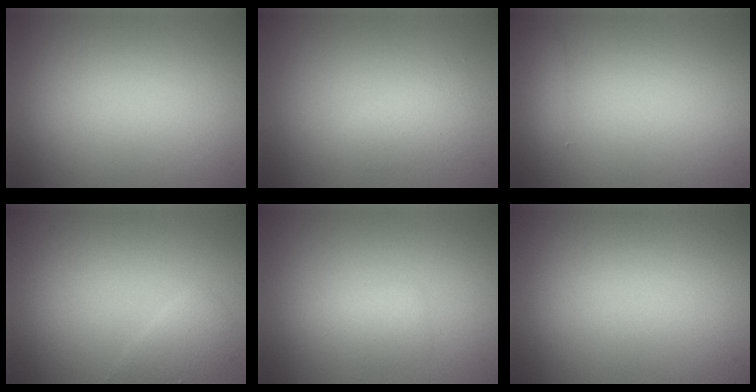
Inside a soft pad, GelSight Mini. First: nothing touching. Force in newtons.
{"total": 1.8, "press": 1.8, "slide": 0.2}
{"total": 1.3, "press": 1.3, "slide": 0.1}
{"total": 1.7, "press": 1.7, "slide": 0.1}
{"total": 1.5, "press": 1.5, "slide": 0.1}
{"total": 0.0}